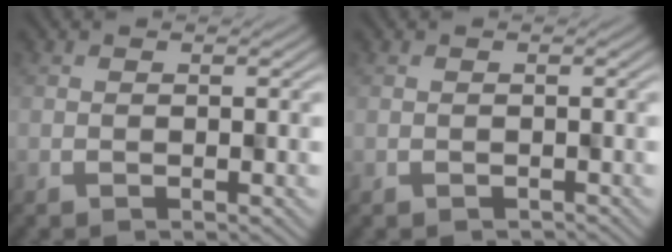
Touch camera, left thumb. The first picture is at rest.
{"total": 0.6, "force": [-0.6, 0.3, -0.1], "torque": [0.004, -0.001, -0.007]}